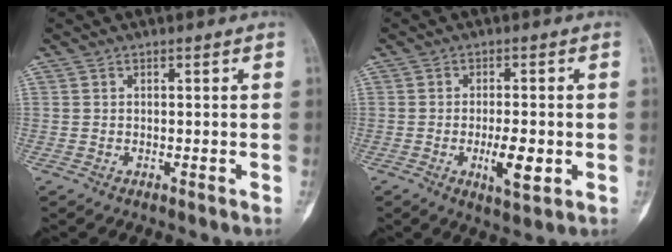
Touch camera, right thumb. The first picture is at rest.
{"total": 6.4, "force": [-1.5, 2.2, 5.8], "torque": [-0.092, -0.007, -0.020]}